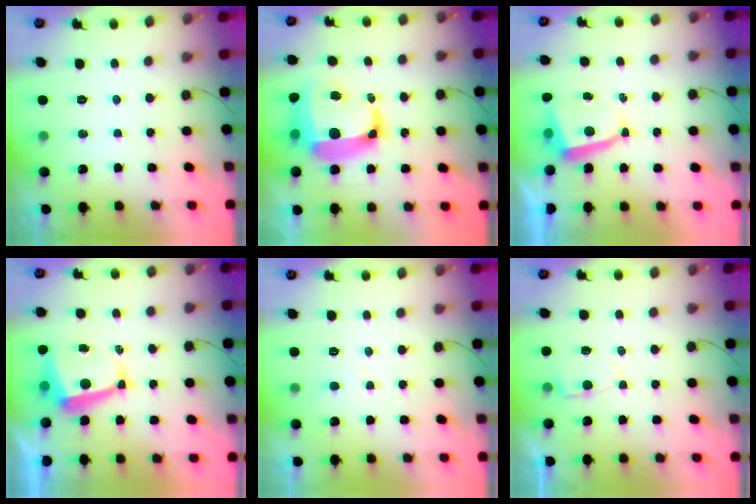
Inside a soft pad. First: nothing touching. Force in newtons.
{"total": 19.7, "press": 19.6, "slide": 2.0}
{"total": 6.2, "press": 6.1, "slide": 0.7}
{"total": 7.5, "press": 7.4, "slide": 1.1}
{"total": 4.1, "press": 4.1, "slide": 0.2}
{"total": 2.6, "press": 2.6, "slide": 0.3}